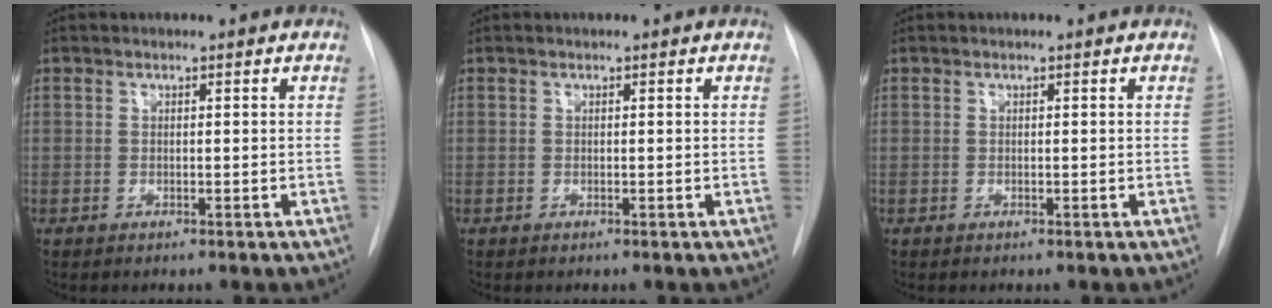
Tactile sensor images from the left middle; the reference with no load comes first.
{"total": 0.0}
{"total": 0.0}